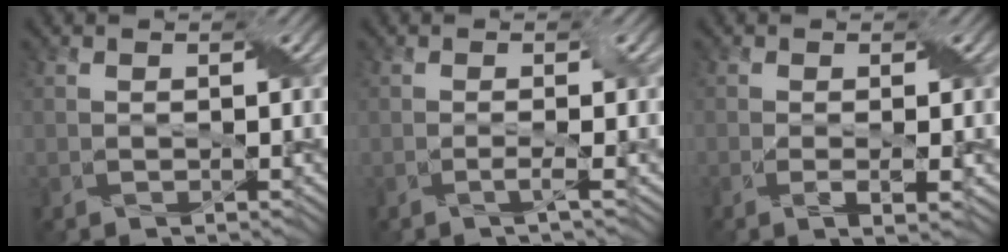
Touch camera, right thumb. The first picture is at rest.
{"total": 1.8, "force": [-0.5, 0.2, 1.7], "torque": [-0.035, -0.002, -0.015]}
{"total": 2.4, "force": [-0.5, 0.5, 2.3], "torque": [-0.046, -0.002, -0.008]}